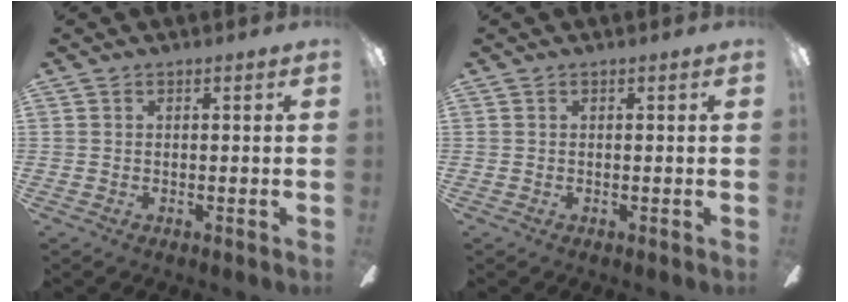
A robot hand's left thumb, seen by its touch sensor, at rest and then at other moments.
{"total": 0.0}